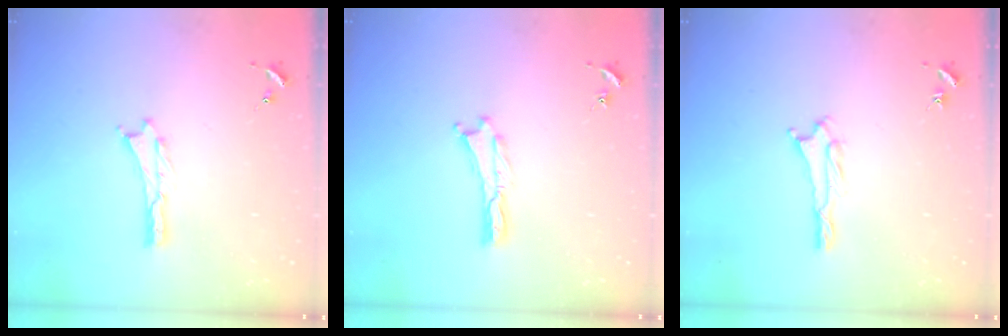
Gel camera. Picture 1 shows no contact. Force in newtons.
{"total": 0.0}
{"total": 1.3, "press": 1.3, "slide": 0.2}